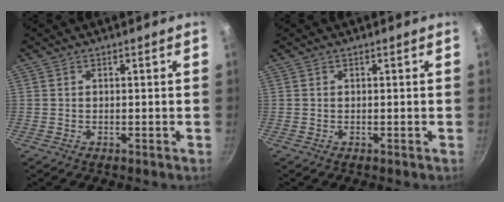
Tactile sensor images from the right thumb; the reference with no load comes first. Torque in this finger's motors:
{"motor_torque": [0.00, 0.00, 0.20, -0.08, 0.00]}